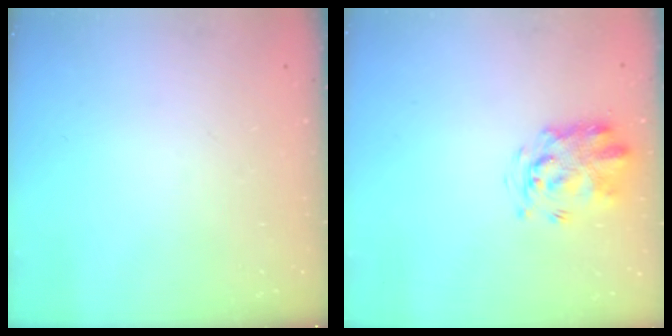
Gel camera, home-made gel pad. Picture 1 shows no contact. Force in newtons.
{"total": 3.4, "press": 3.3, "slide": 0.7}